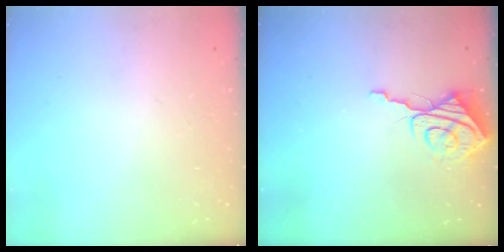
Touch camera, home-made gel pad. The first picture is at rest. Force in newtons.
{"total": 8.9, "press": 8.8, "slide": 1.0}